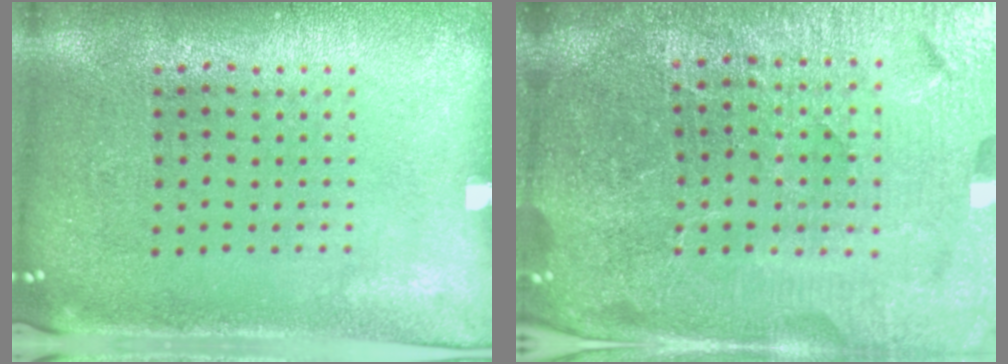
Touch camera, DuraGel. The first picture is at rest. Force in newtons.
{"total": 5.9, "press": 5.3, "slide": 2.6}